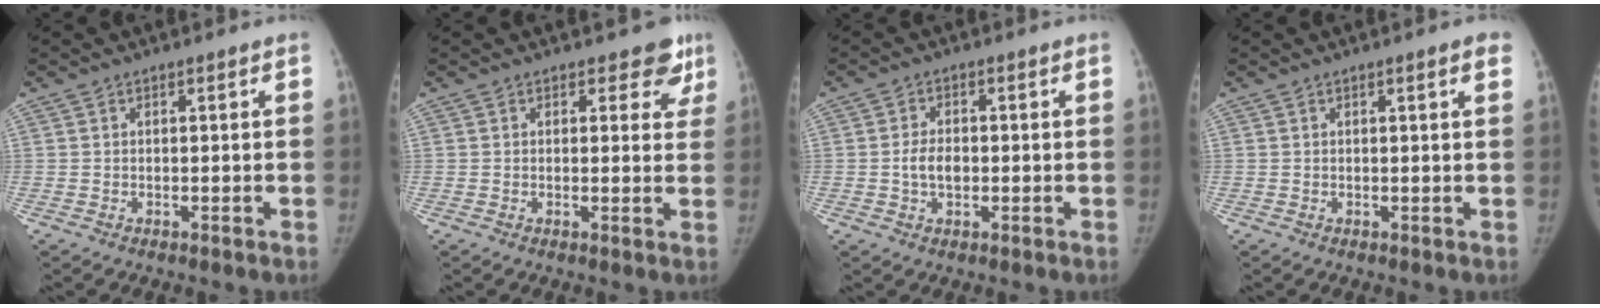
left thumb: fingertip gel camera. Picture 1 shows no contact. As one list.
[{"total": 4.9, "force": [3.6, 3.0, 1.6], "torque": [0.025, -0.017, 0.026]}, {"total": 3.9, "force": [-0.4, 2.6, 2.9], "torque": [-0.051, 0.008, -0.009]}, {"total": 2.0, "force": [1.0, 0.2, 1.7], "torque": [-0.022, -0.001, 0.010]}]